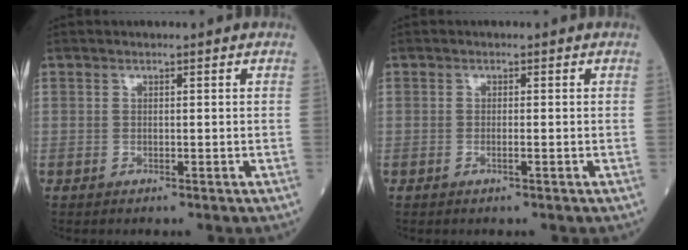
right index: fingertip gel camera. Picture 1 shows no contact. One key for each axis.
{"total": 0.8, "fx": -0.4, "fy": -0.2, "fz": 0.7, "tx": -0.015, "ty": 0.000, "tz": -0.007}